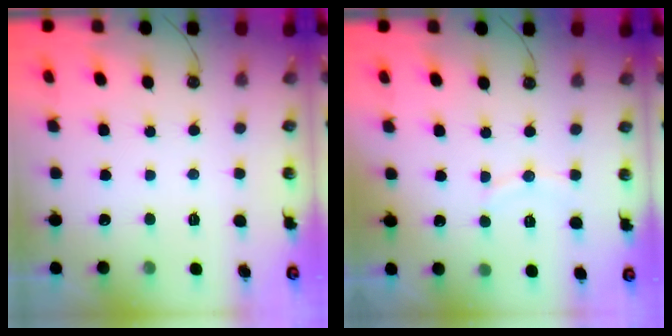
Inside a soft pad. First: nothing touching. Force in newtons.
{"total": 6.1, "press": 6.1, "slide": 0.3}